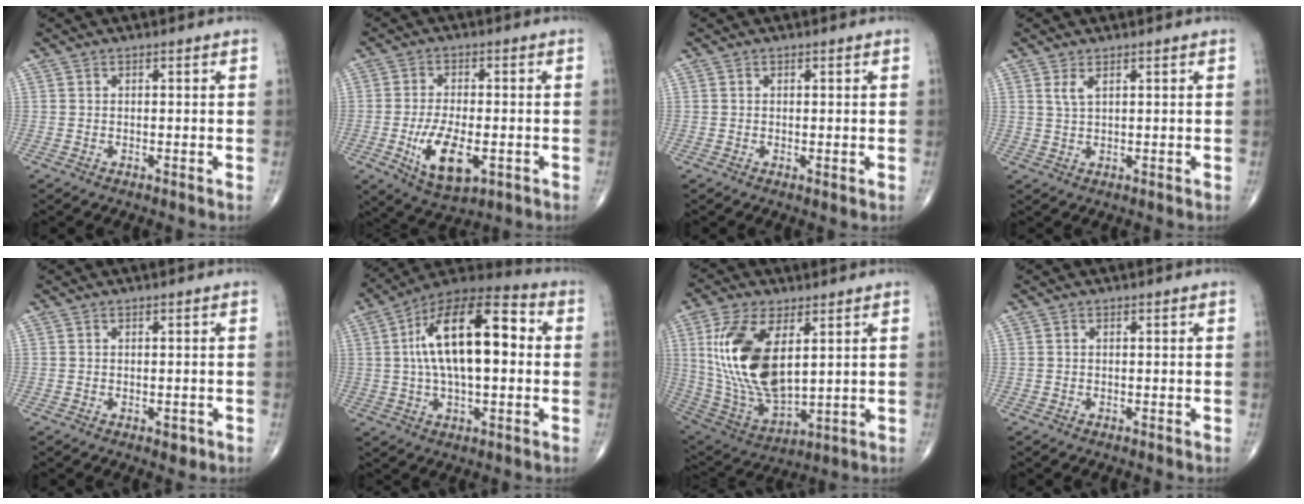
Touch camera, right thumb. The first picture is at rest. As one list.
[{"total": 10.5, "force": [-3.0, 4.9, 8.8], "torque": [-0.154, -0.005, -0.044]}, {"total": 0.7, "force": [-0.1, 0.2, 0.6], "torque": [-0.012, -0.004, -0.002]}, {"total": 2.1, "force": [1.2, 0.6, 1.7], "torque": [-0.039, -0.003, 0.029]}, {"total": 1.5, "force": [-0.7, 0.9, 1.0], "torque": [-0.005, -0.001, -0.007]}, {"total": 20.3, "force": [2.5, 9.1, 18.0], "torque": [-0.295, 0.032, 0.030]}, {"total": 19.2, "force": [4.7, 9.5, 16.0], "torque": [-0.314, -0.025, 0.100]}, {"total": 0.0}]